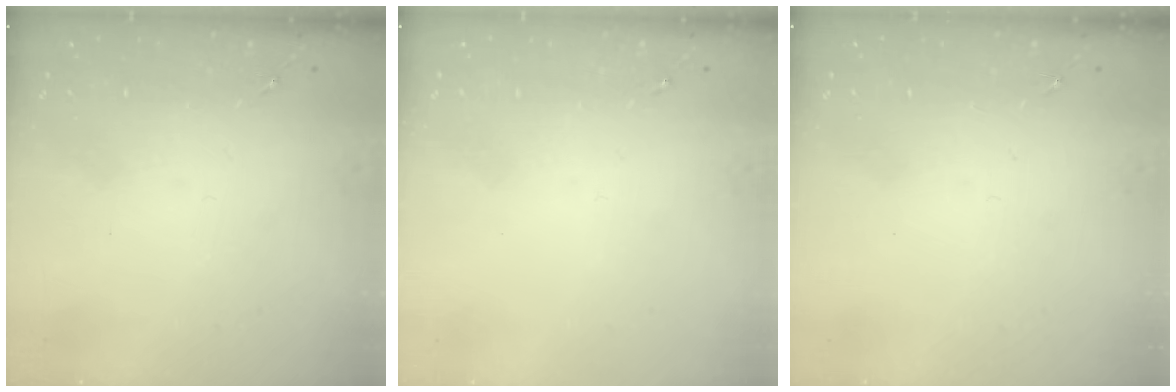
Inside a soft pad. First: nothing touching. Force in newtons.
{"total": 0.0}
{"total": 0.0}